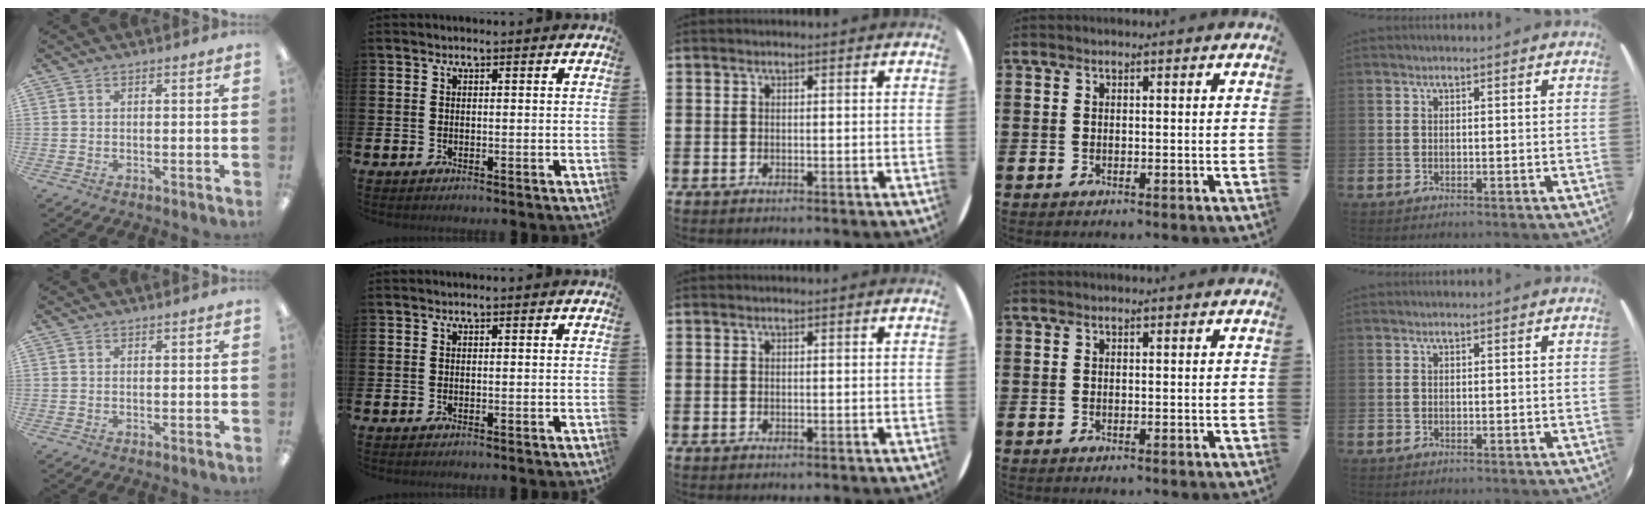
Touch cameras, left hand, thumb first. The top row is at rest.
{}